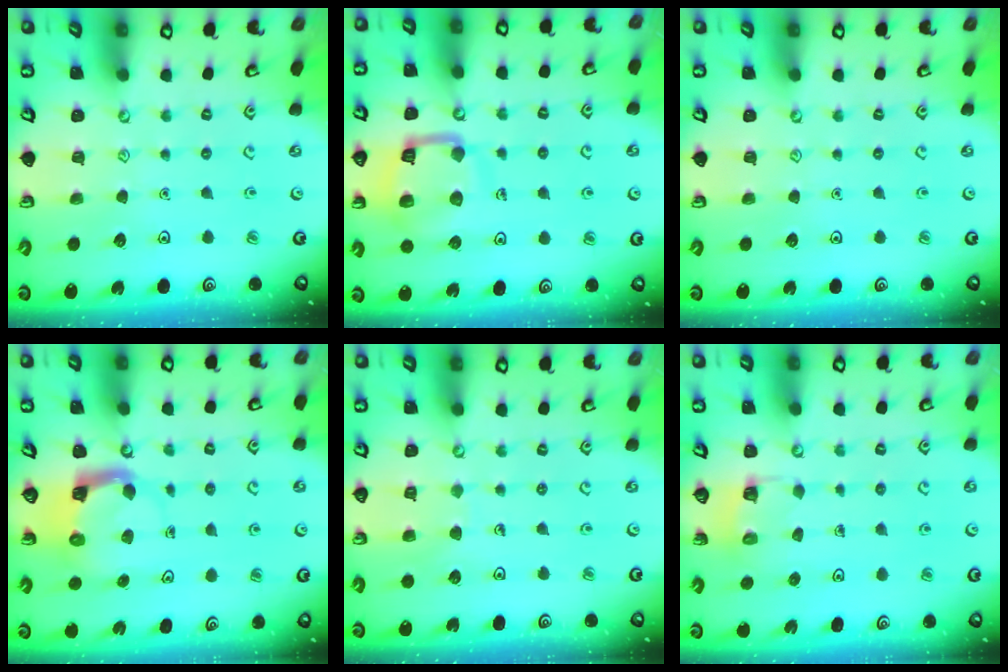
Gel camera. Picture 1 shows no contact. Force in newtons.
{"total": 13.1, "press": 13.0, "slide": 1.5}
{"total": 0.0}
{"total": 3.6, "press": 3.6, "slide": 0.7}
{"total": 4.9, "press": 4.9, "slide": 0.3}
{"total": 2.8, "press": 2.8, "slide": 0.2}